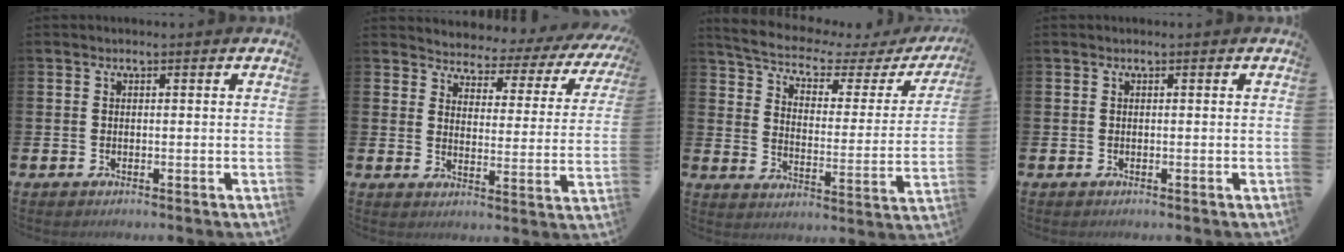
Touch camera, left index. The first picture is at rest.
{"total": 2.8, "force": [2.5, 1.2, 0.1], "torque": [-0.028, -0.030, 0.032]}
{"total": 5.7, "force": [4.8, 1.7, 2.6], "torque": [-0.073, -0.037, 0.073]}
{"total": 0.0}